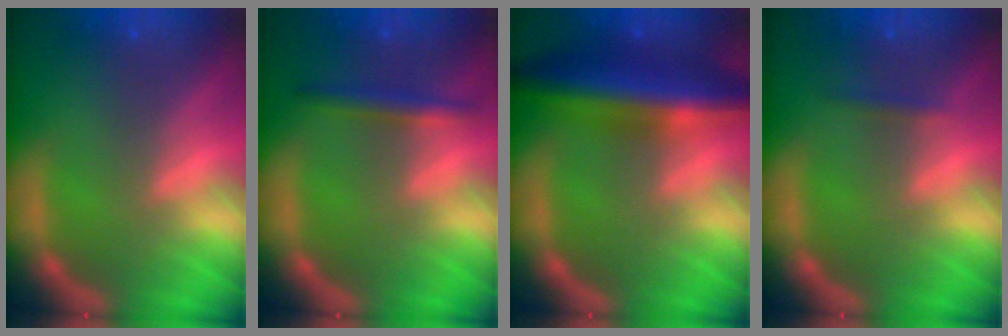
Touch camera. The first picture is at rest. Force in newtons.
{"total": 2.4}
{"total": 8.5}
{"total": 0.9}